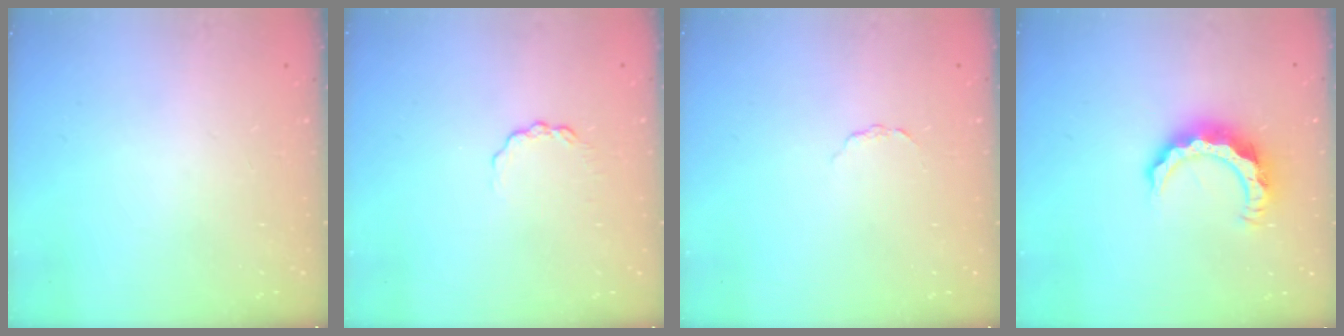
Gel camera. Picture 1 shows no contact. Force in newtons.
{"total": 3.2, "press": 3.2, "slide": 0.4}
{"total": 1.5, "press": 1.5, "slide": 0.2}
{"total": 9.2, "press": 9.2, "slide": 0.2}